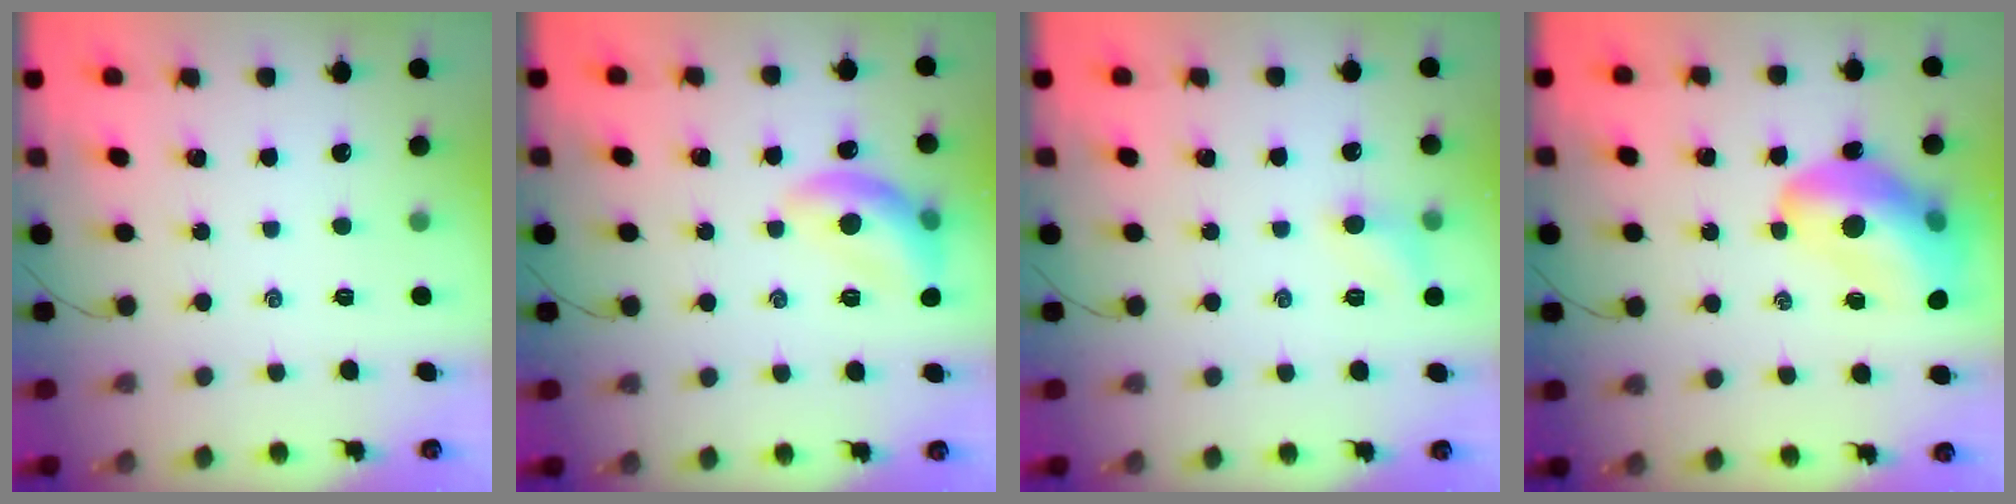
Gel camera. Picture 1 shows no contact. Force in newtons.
{"total": 12.5, "press": 12.4, "slide": 1.1}
{"total": 6.1, "press": 6.0, "slide": 1.5}
{"total": 16.3, "press": 15.5, "slide": 4.8}